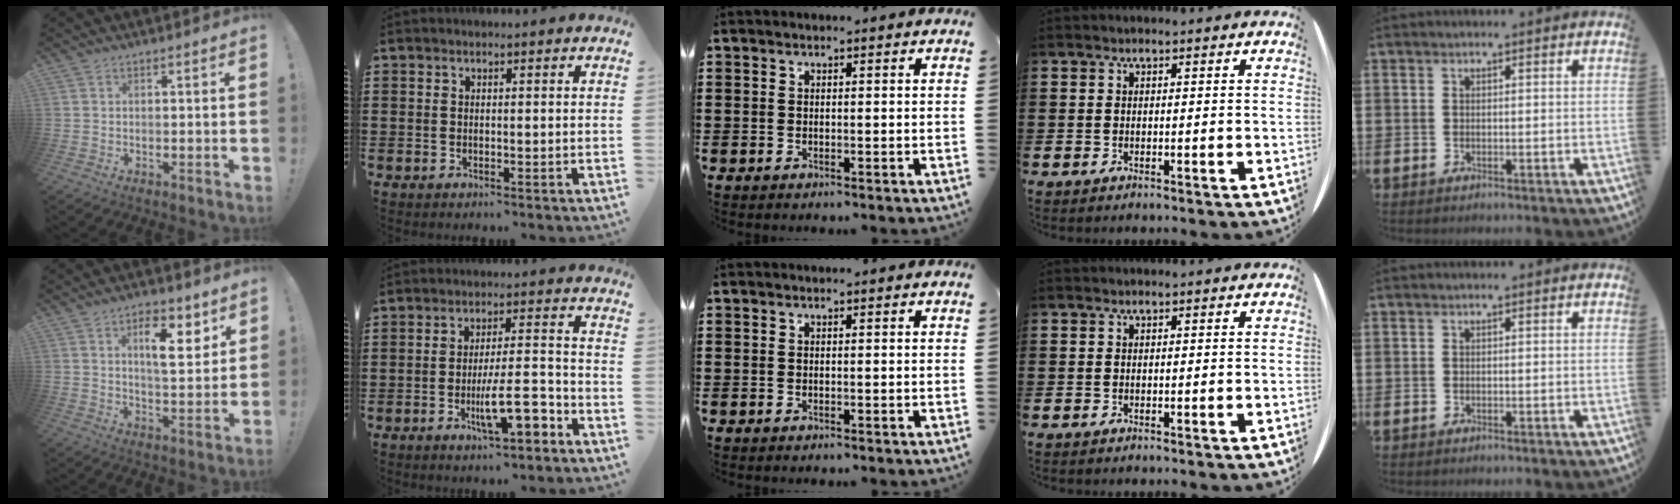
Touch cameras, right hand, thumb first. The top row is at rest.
{"thumb": {"total": 10.4, "force": [4.9, 3.4, 8.4], "torque": [-0.116, -0.020, 0.077]}, "index": {"total": 10.0, "force": [-4.2, 2.7, 8.7], "torque": [-0.157, -0.001, -0.071]}}